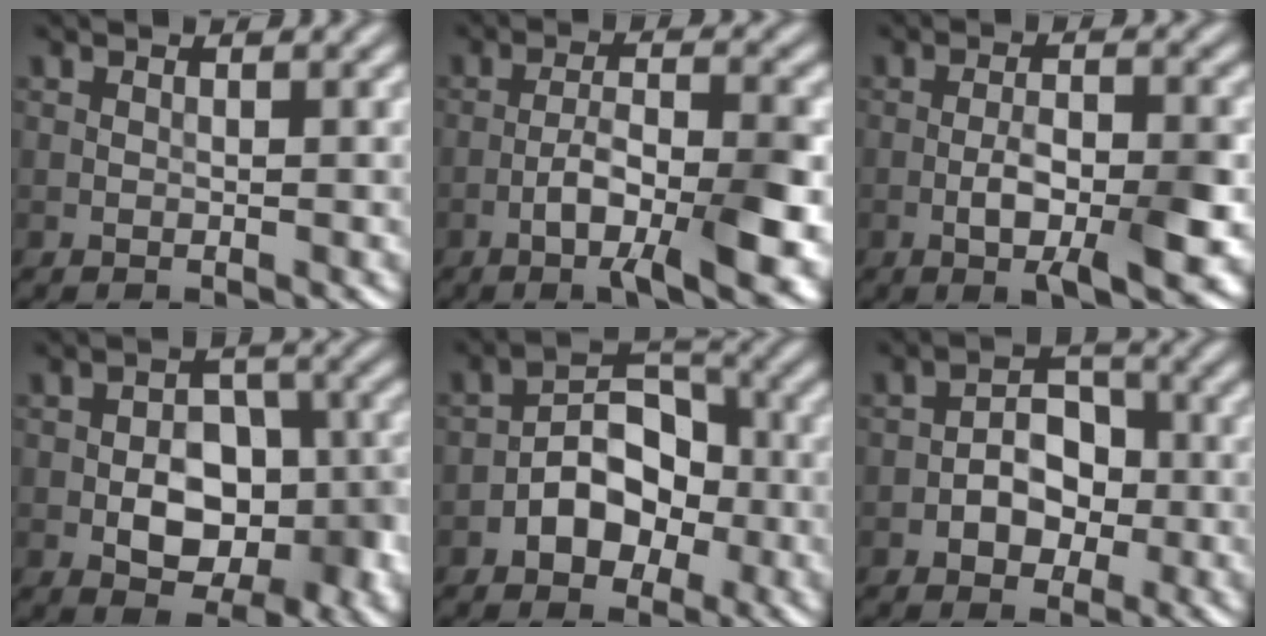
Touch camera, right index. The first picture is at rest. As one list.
[{"total": 8.2, "force": [-3.8, 2.2, 7.0], "torque": [-0.114, 0.006, -0.061]}, {"total": 6.0, "force": [-2.1, 1.9, 5.3], "torque": [-0.091, 0.000, -0.035]}, {"total": 7.2, "force": [-1.6, 4.6, 5.3], "torque": [-0.070, 0.001, -0.026]}, {"total": 5.2, "force": [-1.8, 3.5, 3.5], "torque": [-0.044, 0.010, -0.033]}, {"total": 3.7, "force": [-1.0, 2.6, 2.5], "torque": [-0.034, 0.007, -0.018]}]